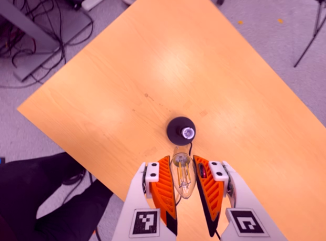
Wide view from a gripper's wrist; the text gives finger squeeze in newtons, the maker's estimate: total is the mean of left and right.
{"total": 10.9, "left": 10.5, "right": 11.2}